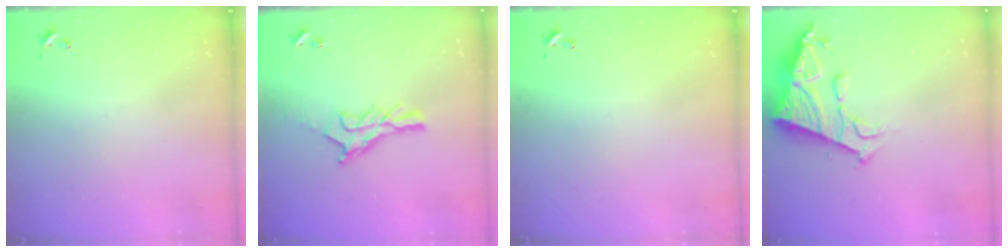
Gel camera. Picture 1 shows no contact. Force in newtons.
{"total": 12.5, "press": 12.4, "slide": 0.9}
{"total": 0.0}
{"total": 13.0, "press": 12.9, "slide": 1.3}